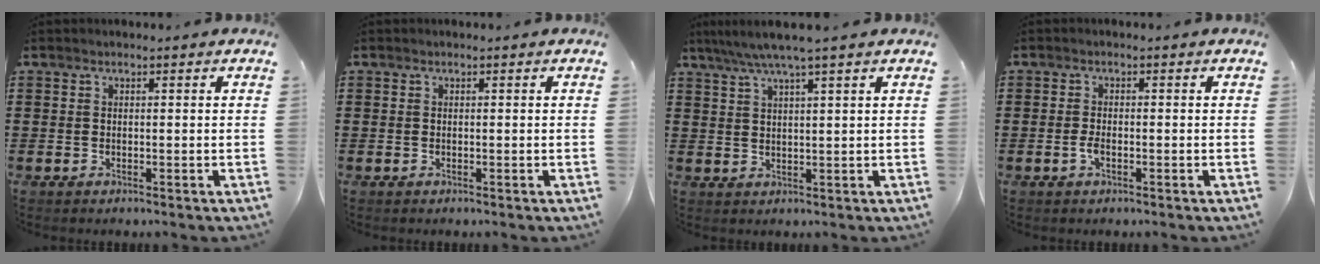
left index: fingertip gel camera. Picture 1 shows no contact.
{"total": 0.0}
{"total": 4.1, "force": [2.9, -0.4, 2.8], "torque": [-0.061, -0.005, 0.050]}
{"total": 1.7, "force": [-0.6, 0.6, 1.5], "torque": [-0.045, -0.006, -0.015]}